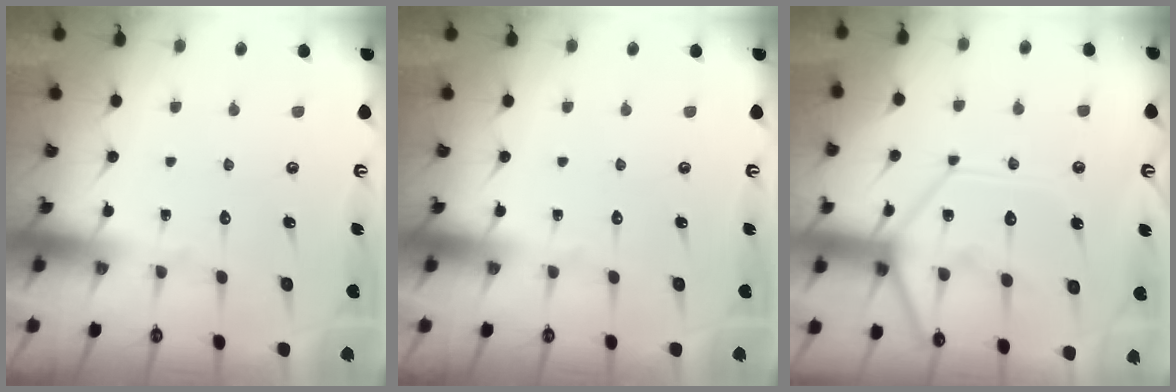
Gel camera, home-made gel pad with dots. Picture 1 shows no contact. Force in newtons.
{"total": 0.0}
{"total": 13.8, "press": 13.7, "slide": 1.7}